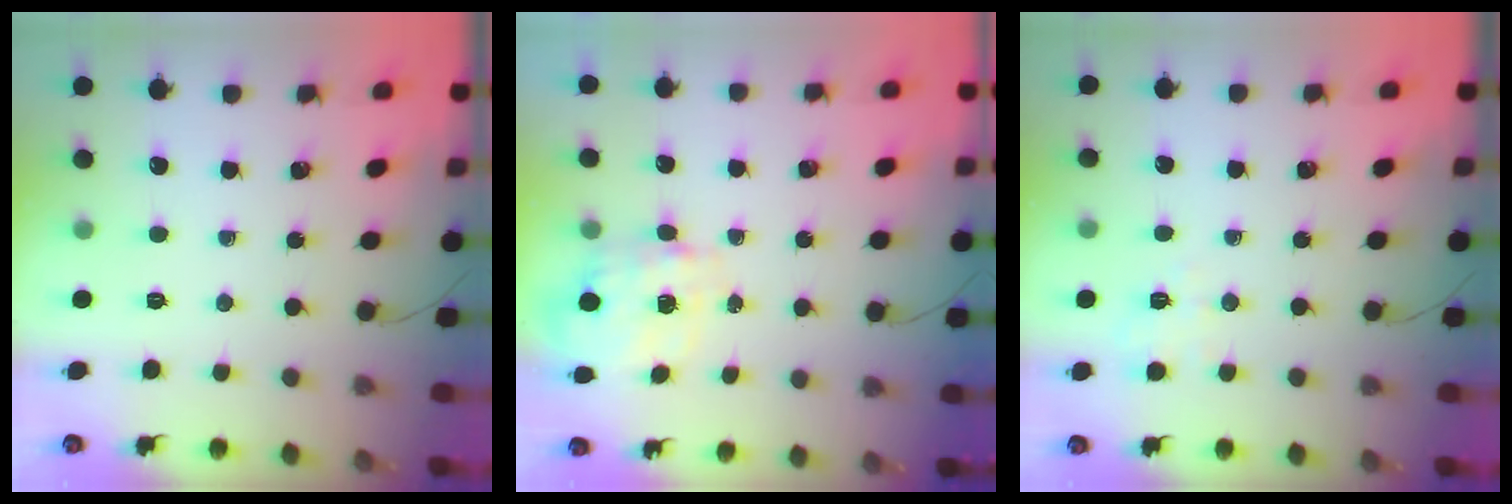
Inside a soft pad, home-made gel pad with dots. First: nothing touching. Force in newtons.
{"total": 3.6, "press": 3.5, "slide": 1.0}
{"total": 4.0, "press": 3.7, "slide": 1.5}